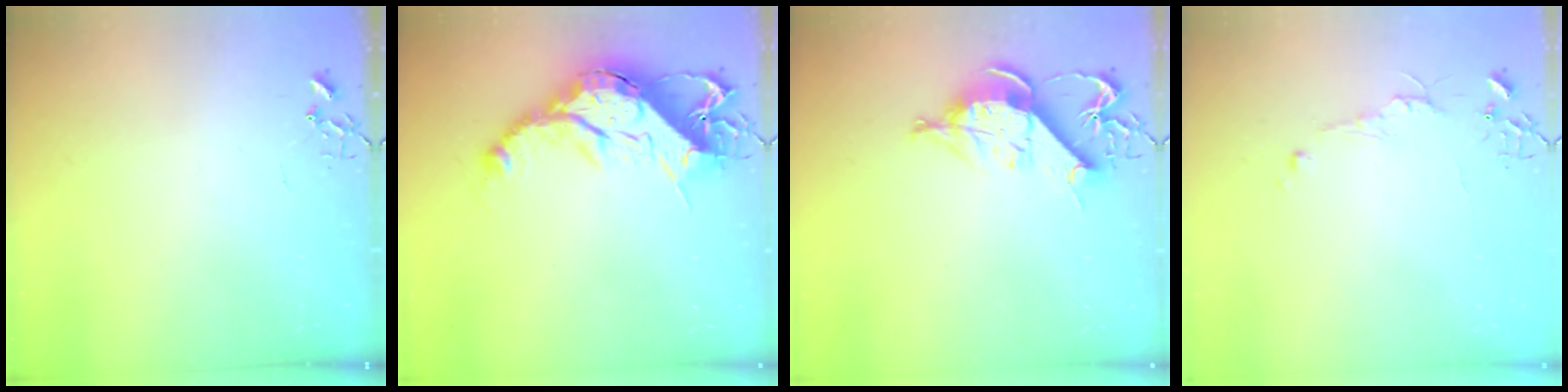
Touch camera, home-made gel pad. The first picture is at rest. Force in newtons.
{"total": 19.8, "press": 19.8, "slide": 1.2}
{"total": 11.0, "press": 11.0, "slide": 1.3}
{"total": 5.0, "press": 5.0, "slide": 0.6}